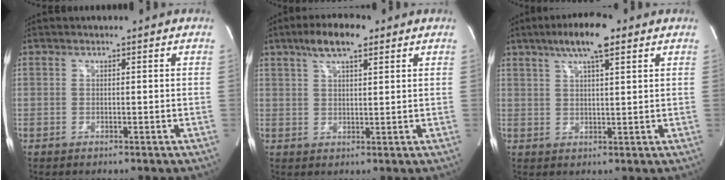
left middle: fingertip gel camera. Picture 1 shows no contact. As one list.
[{"total": 6.9, "force": [4.3, 1.9, 5.0], "torque": [-0.099, 0.016, 0.075]}, {"total": 8.0, "force": [4.9, 1.2, 6.2], "torque": [-0.116, 0.016, 0.081]}]